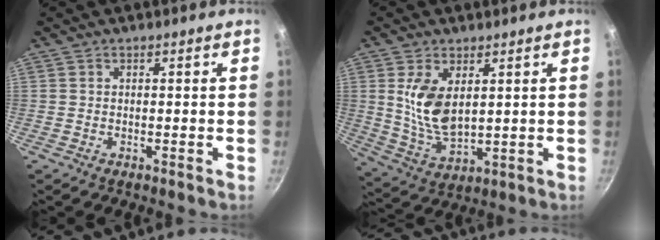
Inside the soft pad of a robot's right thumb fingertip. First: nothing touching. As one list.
[{"total": 10.3, "force": [2.7, 5.6, 8.2], "torque": [-0.154, -0.028, 0.063]}]